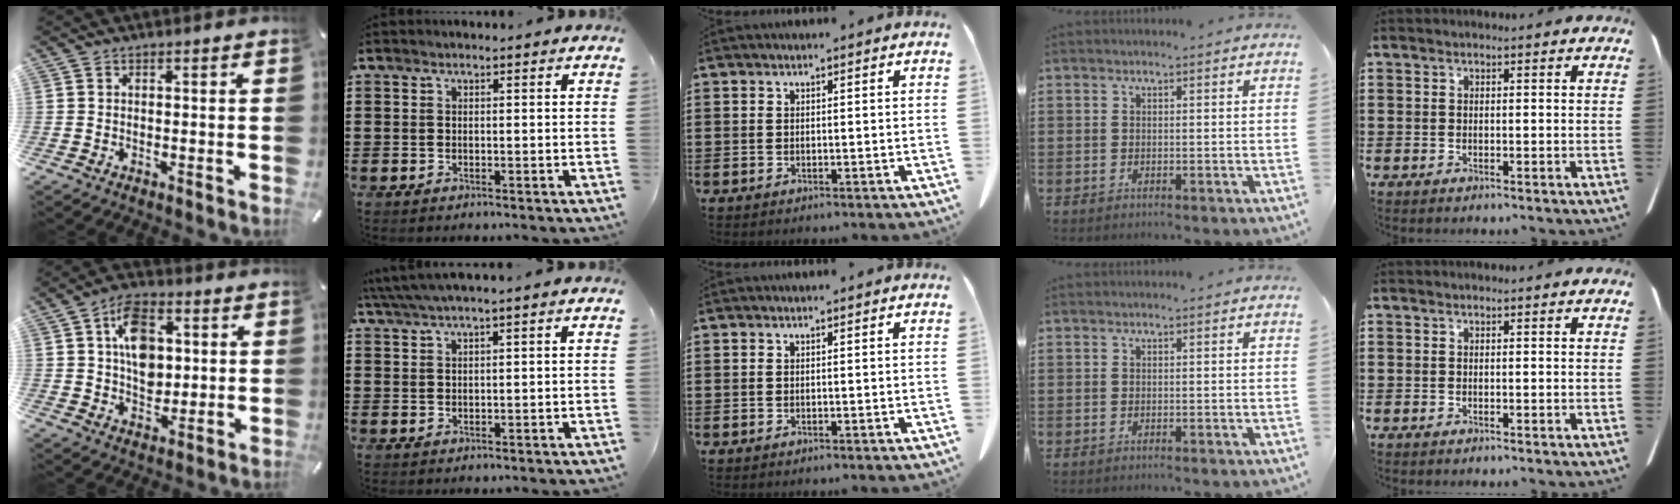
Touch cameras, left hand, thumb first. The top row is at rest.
{"thumb": {"total": 11.7, "force": [2.3, 8.6, 7.5], "torque": [-0.114, 0.011, 0.046]}, "index": {"total": 2.3, "force": [1.5, -0.2, 1.8], "torque": [-0.036, 0.001, 0.028]}}